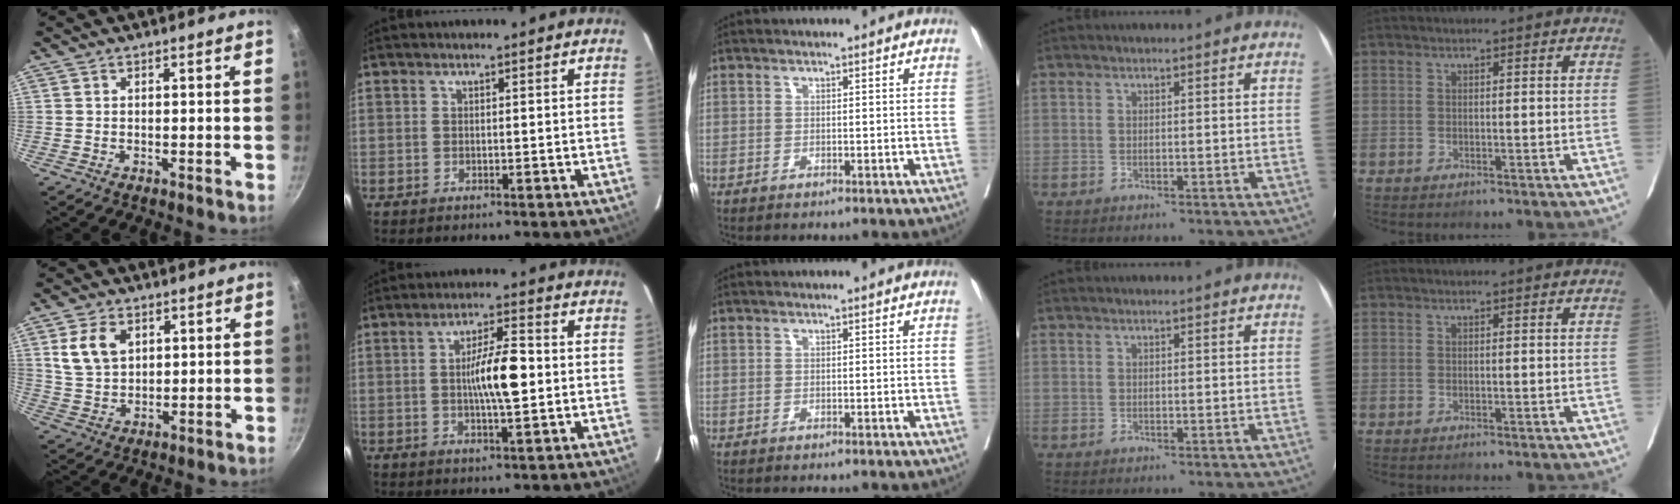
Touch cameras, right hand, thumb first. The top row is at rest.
{"thumb": {"total": 7.9, "force": [2.9, 5.4, 5.0], "torque": [-0.082, -0.009, 0.063]}, "index": {"total": 8.0, "force": [-0.1, 1.3, 7.9], "torque": [-0.141, 0.007, -0.003]}}